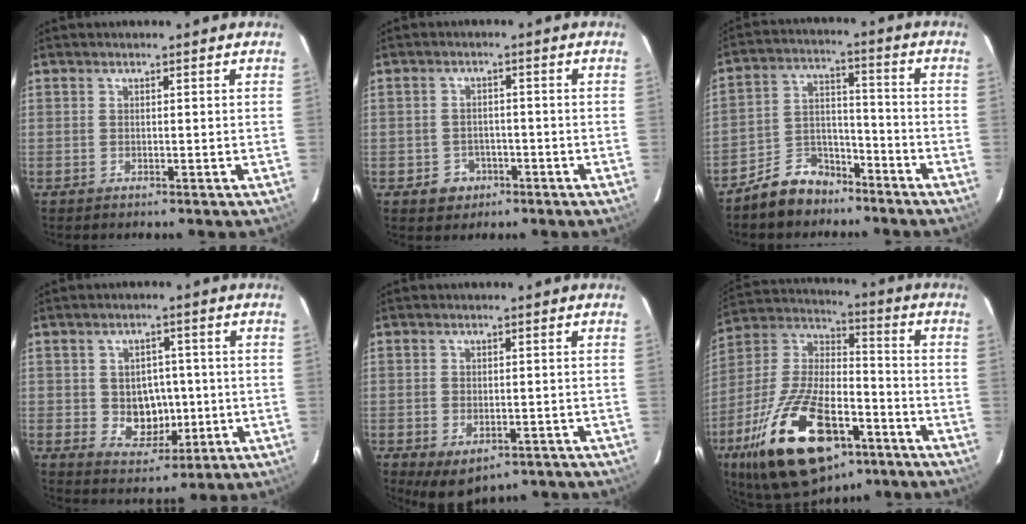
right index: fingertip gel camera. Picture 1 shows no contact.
{"total": 4.4, "force": [-2.0, 3.8, 0.8], "torque": [-0.027, 0.012, -0.021]}
{"total": 9.4, "force": [-7.2, 5.2, 2.8], "torque": [-0.065, 0.035, -0.117]}
{"total": 7.4, "force": [-0.7, 6.2, 4.0], "torque": [-0.077, 0.005, 0.008]}
{"total": 6.9, "force": [-3.6, 4.1, 4.1], "torque": [-0.074, -0.018, -0.041]}
{"total": 26.9, "force": [-14.3, 12.5, 19.0], "torque": [-0.375, -0.012, -0.234]}